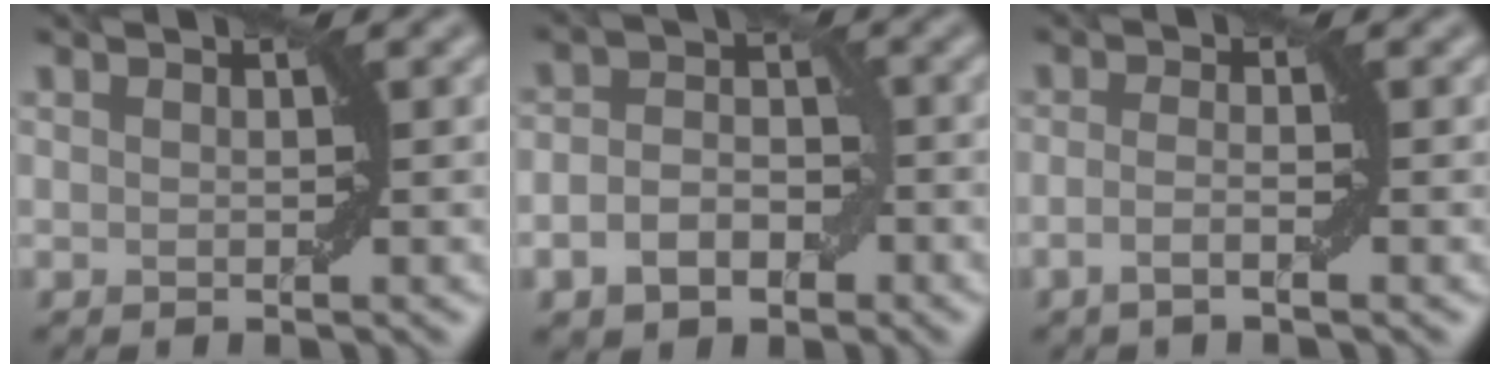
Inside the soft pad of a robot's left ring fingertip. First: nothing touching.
{"total": 4.3, "force": [-1.7, 3.0, 2.6], "torque": [-0.042, 0.001, -0.035]}
{"total": 1.7, "force": [-0.8, 0.3, 1.5], "torque": [-0.029, 0.001, -0.019]}